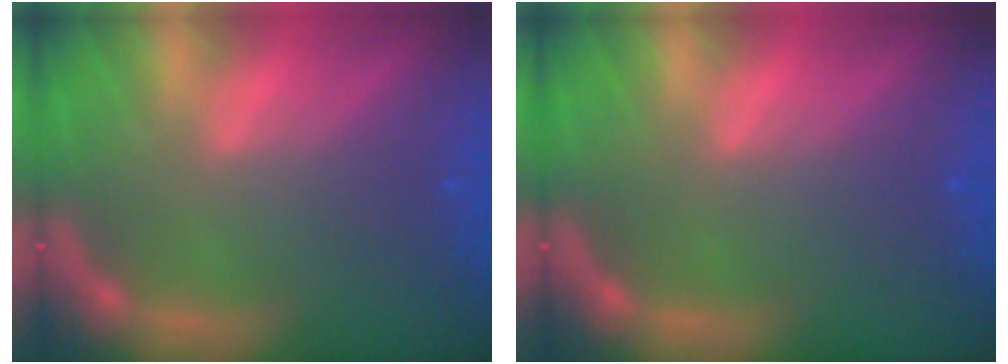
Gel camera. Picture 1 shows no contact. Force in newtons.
{"total": 0.0}